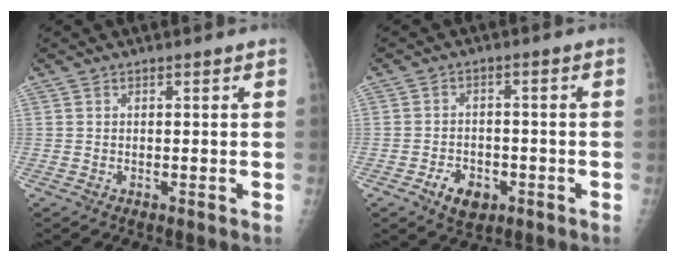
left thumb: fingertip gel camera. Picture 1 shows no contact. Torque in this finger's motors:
{"motor_torque": [-0.21, 0.22, 0.14, 0.10, 0.00]}